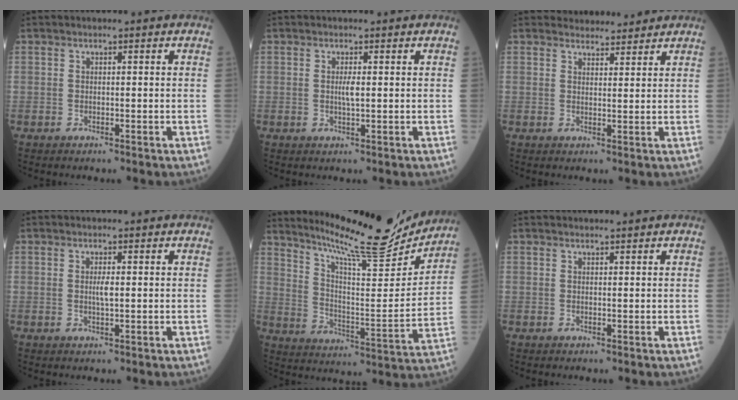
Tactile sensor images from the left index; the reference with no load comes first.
{"total": 1.7, "force": [0.2, 0.1, 1.6], "torque": [-0.034, 0.000, 0.003]}
{"total": 5.1, "force": [4.9, 1.3, 0.3], "torque": [0.000, 0.011, 0.062]}
{"total": 1.5, "force": [0.2, 0.1, 1.5], "torque": [-0.032, 0.000, 0.003]}
{"total": 18.4, "force": [17.2, 0.9, 6.7], "torque": [-0.119, -0.046, 0.255]}
{"total": 1.1, "force": [1.1, 0.0, 0.2], "torque": [-0.005, 0.005, 0.019]}